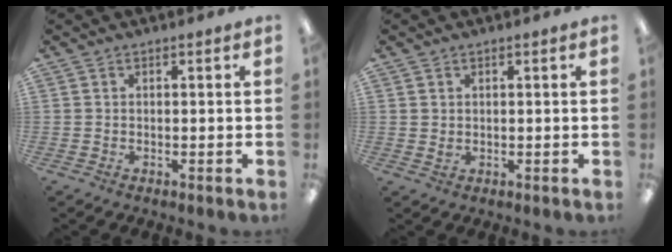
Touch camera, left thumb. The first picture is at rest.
{"total": 1.0, "force": [0.4, 0.9, 0.4], "torque": [-0.002, -0.001, 0.005]}